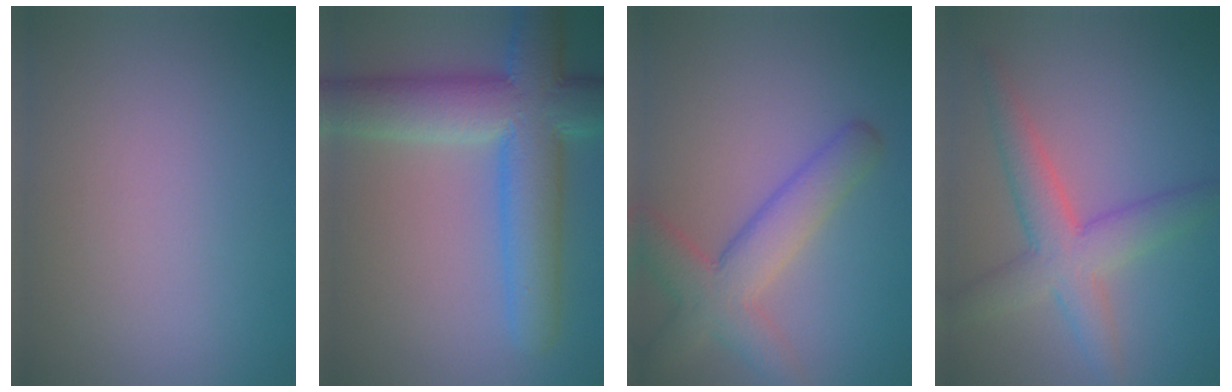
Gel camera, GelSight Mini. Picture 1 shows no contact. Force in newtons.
{"total": 9.7, "press": 9.7, "slide": 0.4}
{"total": 5.5, "press": 5.4, "slide": 0.3}
{"total": 5.1, "press": 5.1, "slide": 0.4}